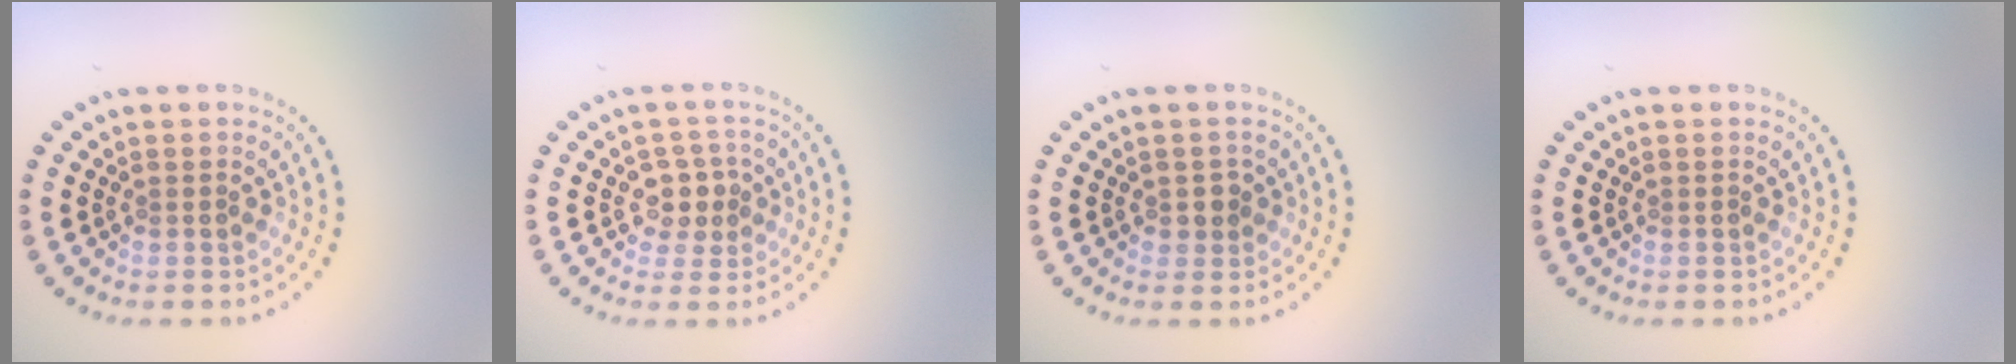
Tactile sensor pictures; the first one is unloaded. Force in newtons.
{"total": 2.5, "press": 2.2, "slide": 1.1}
{"total": 1.3, "press": 1.1, "slide": 0.6}
{"total": 0.0}